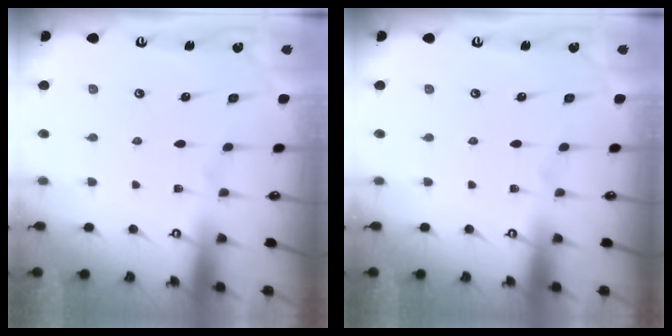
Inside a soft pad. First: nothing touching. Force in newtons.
{"total": 0.0}